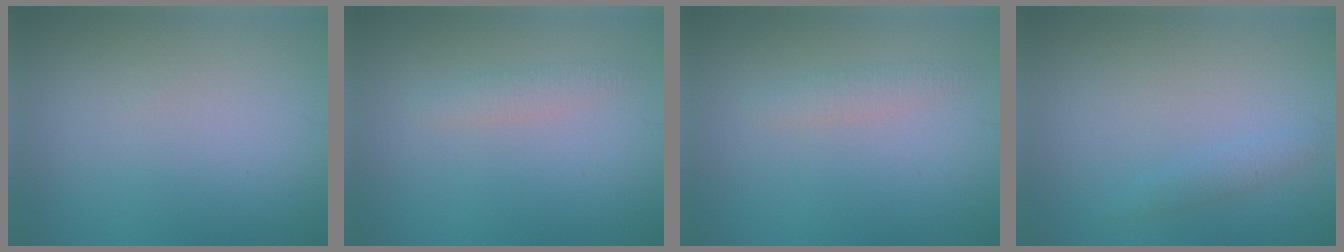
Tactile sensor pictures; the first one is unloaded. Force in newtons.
{"total": 1.4, "press": 1.4, "slide": 0.1}
{"total": 1.4, "press": 1.4, "slide": 0.1}
{"total": 1.3, "press": 1.3, "slide": 0.1}